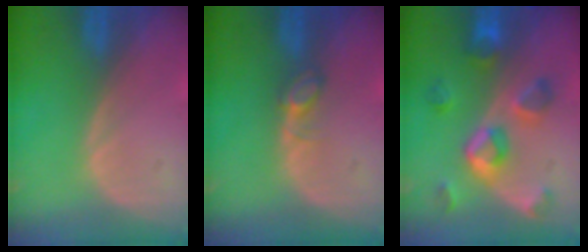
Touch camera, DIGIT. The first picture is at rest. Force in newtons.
{"total": 2.5, "press": 2.4, "slide": 0.3}
{"total": 7.8, "press": 7.7, "slide": 0.7}